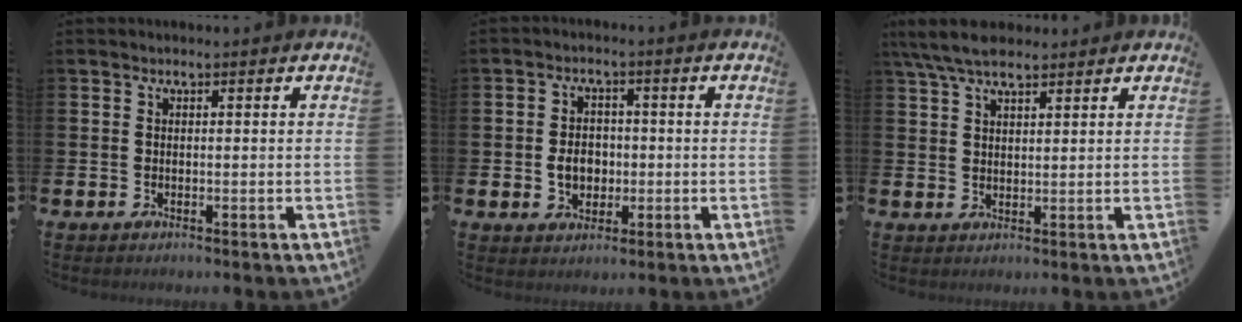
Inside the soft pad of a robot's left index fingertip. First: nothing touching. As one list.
[{"total": 4.1, "force": [-0.5, 3.3, 2.4], "torque": [-0.033, 0.002, -0.019]}, {"total": 6.2, "force": [5.1, 2.0, 2.9], "torque": [-0.065, -0.013, 0.092]}]